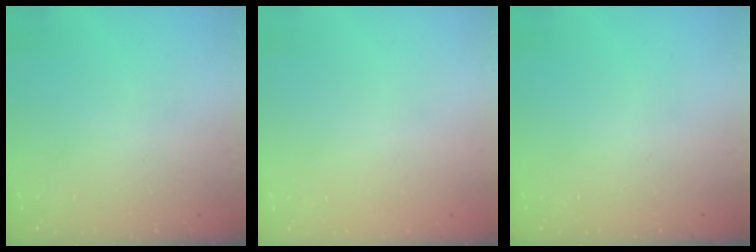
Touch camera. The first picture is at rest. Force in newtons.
{"total": 0.0}
{"total": 0.0}